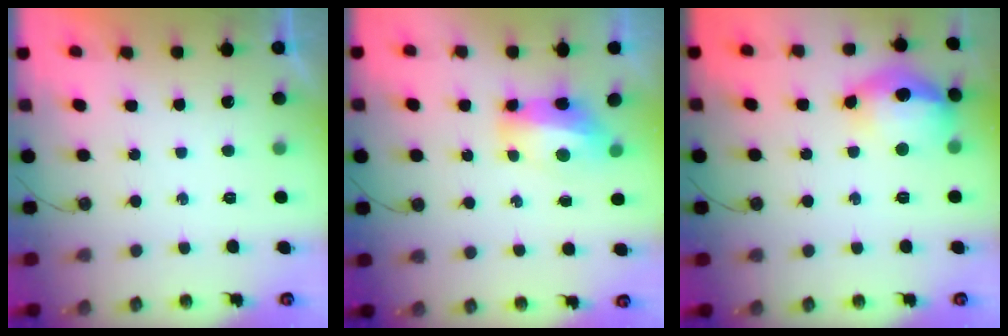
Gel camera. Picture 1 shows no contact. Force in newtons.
{"total": 8.0, "press": 7.9, "slide": 0.9}
{"total": 15.7, "press": 15.6, "slide": 1.5}